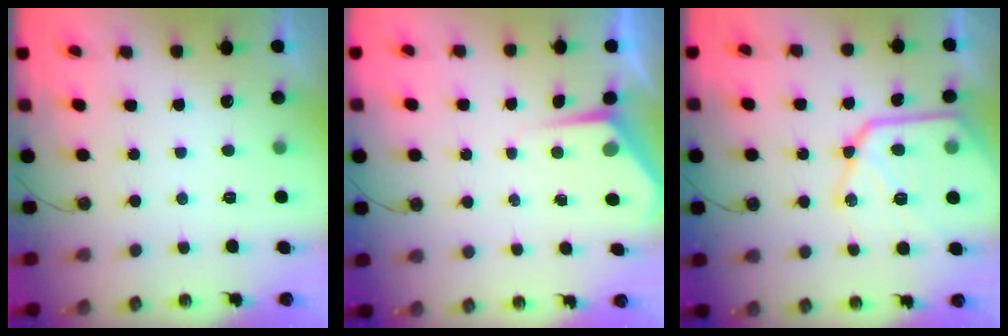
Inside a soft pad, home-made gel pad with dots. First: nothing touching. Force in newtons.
{"total": 4.2, "press": 4.2, "slide": 0.5}
{"total": 19.7, "press": 19.6, "slide": 2.1}